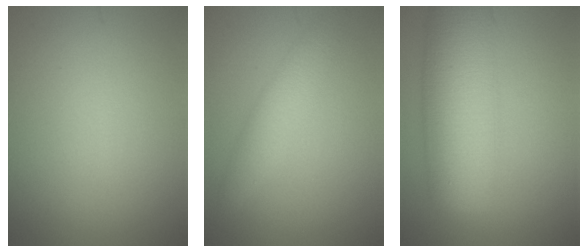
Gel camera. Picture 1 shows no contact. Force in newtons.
{"total": 2.8, "press": 2.8, "slide": 0.0}
{"total": 9.5, "press": 9.5, "slide": 0.2}